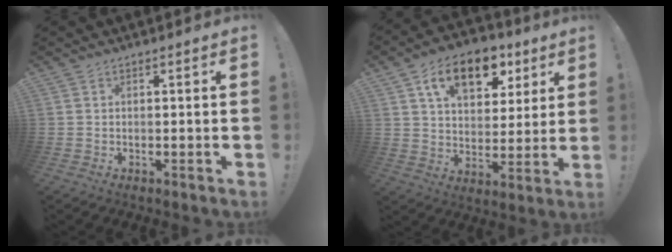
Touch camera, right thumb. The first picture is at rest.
{"total": 15.4, "force": [7.9, 9.3, 9.3], "torque": [-0.150, -0.026, 0.142]}